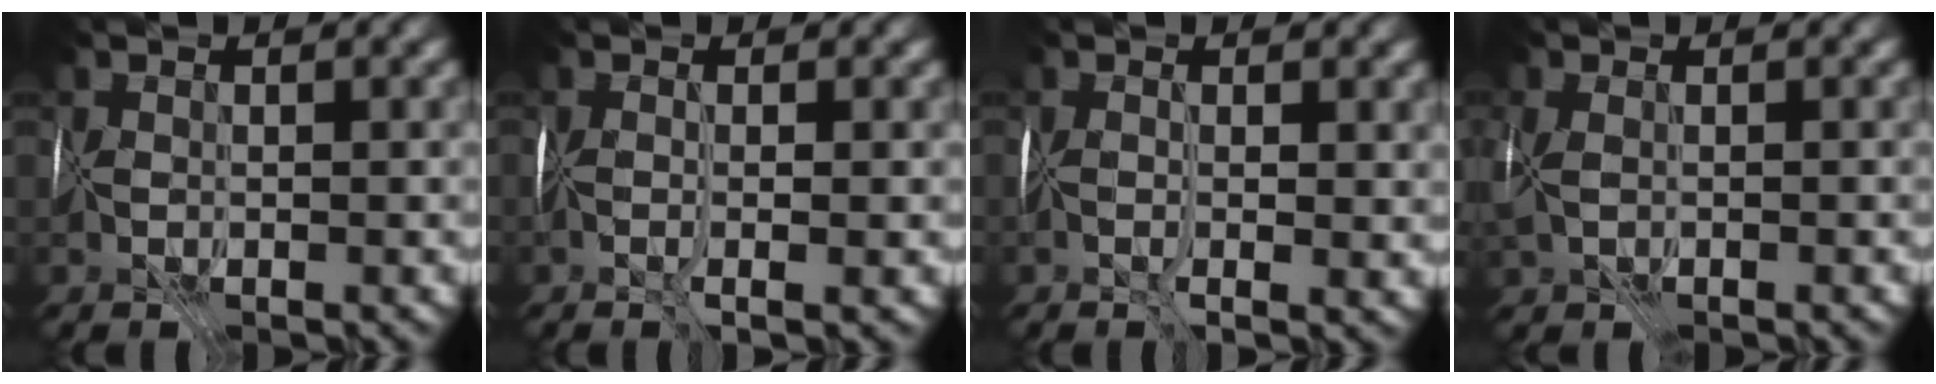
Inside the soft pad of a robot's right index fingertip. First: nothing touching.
{"total": 1.9, "force": [-0.5, -0.2, 1.8], "torque": [-0.032, -0.011, -0.004]}
{"total": 2.9, "force": [0.1, 1.0, 2.8], "torque": [-0.046, -0.006, 0.005]}
{"total": 2.8, "force": [-0.4, 1.8, 2.1], "torque": [-0.045, -0.006, 0.004]}